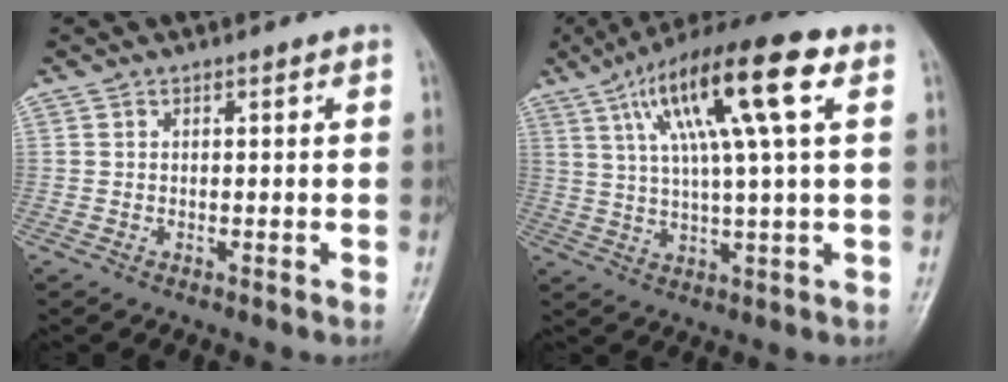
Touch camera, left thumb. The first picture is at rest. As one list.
[{"total": 16.9, "force": [6.3, 2.9, 15.4], "torque": [-0.274, 0.010, 0.101]}]